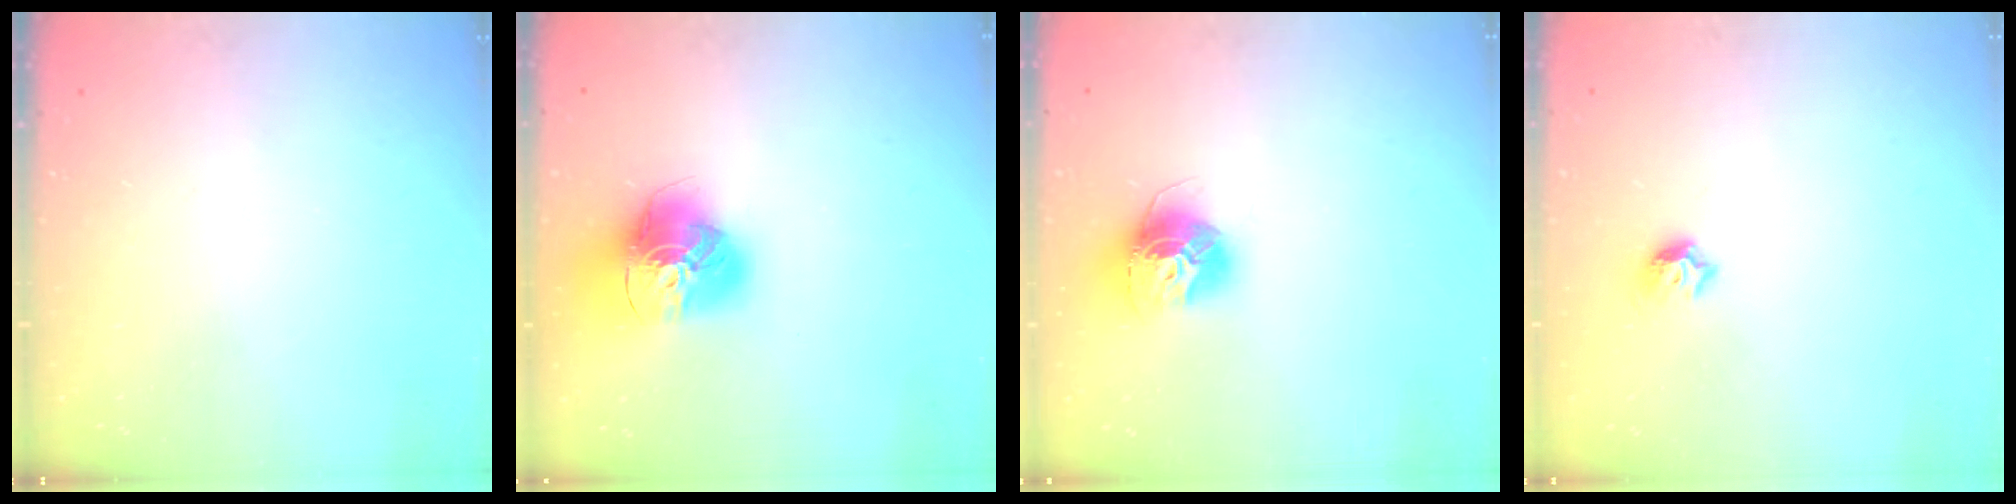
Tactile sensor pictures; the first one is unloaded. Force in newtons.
{"total": 17.7, "press": 17.6, "slide": 1.8}
{"total": 13.8, "press": 13.8, "slide": 1.0}
{"total": 4.9, "press": 4.8, "slide": 0.8}